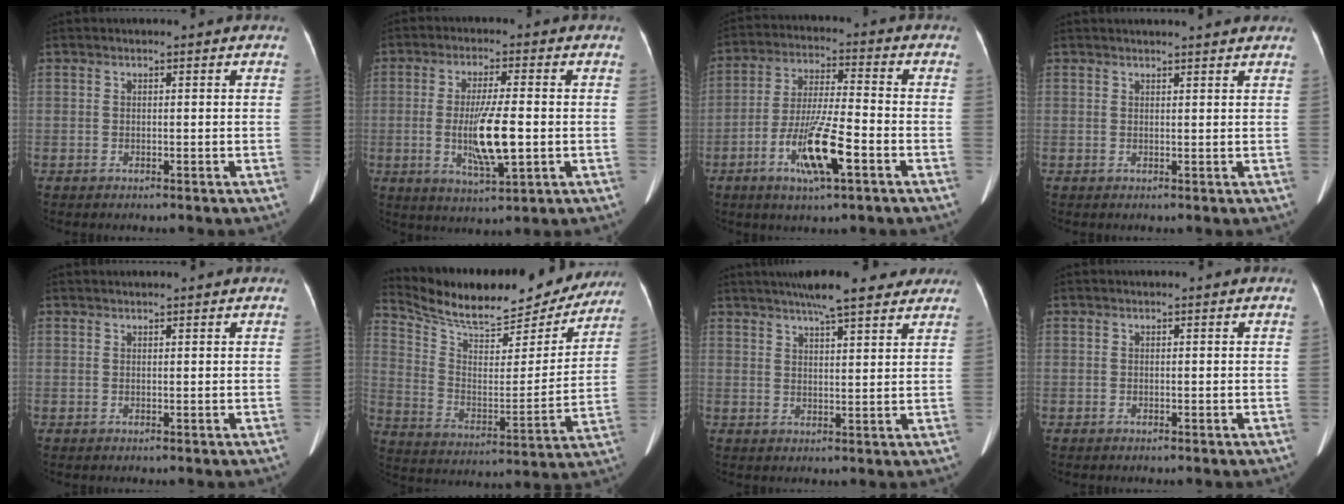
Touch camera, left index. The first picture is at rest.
{"total": 9.1, "force": [-1.2, 1.3, 9.0], "torque": [-0.171, -0.014, -0.020]}
{"total": 11.3, "force": [-4.8, 1.6, 10.1], "torque": [-0.198, -0.008, -0.087]}
{"total": 5.5, "force": [5.1, 0.3, 1.9], "torque": [-0.024, 0.017, 0.052]}
{"total": 1.4, "force": [1.2, 0.2, 0.5], "torque": [-0.006, 0.020, 0.021]}
{"total": 24.4, "force": [21.9, 6.4, 8.6], "torque": [-0.145, -0.010, 0.315]}
{"total": 12.6, "force": [10.2, 2.1, 7.0], "torque": [-0.102, 0.029, 0.138]}
{"total": 0.0}